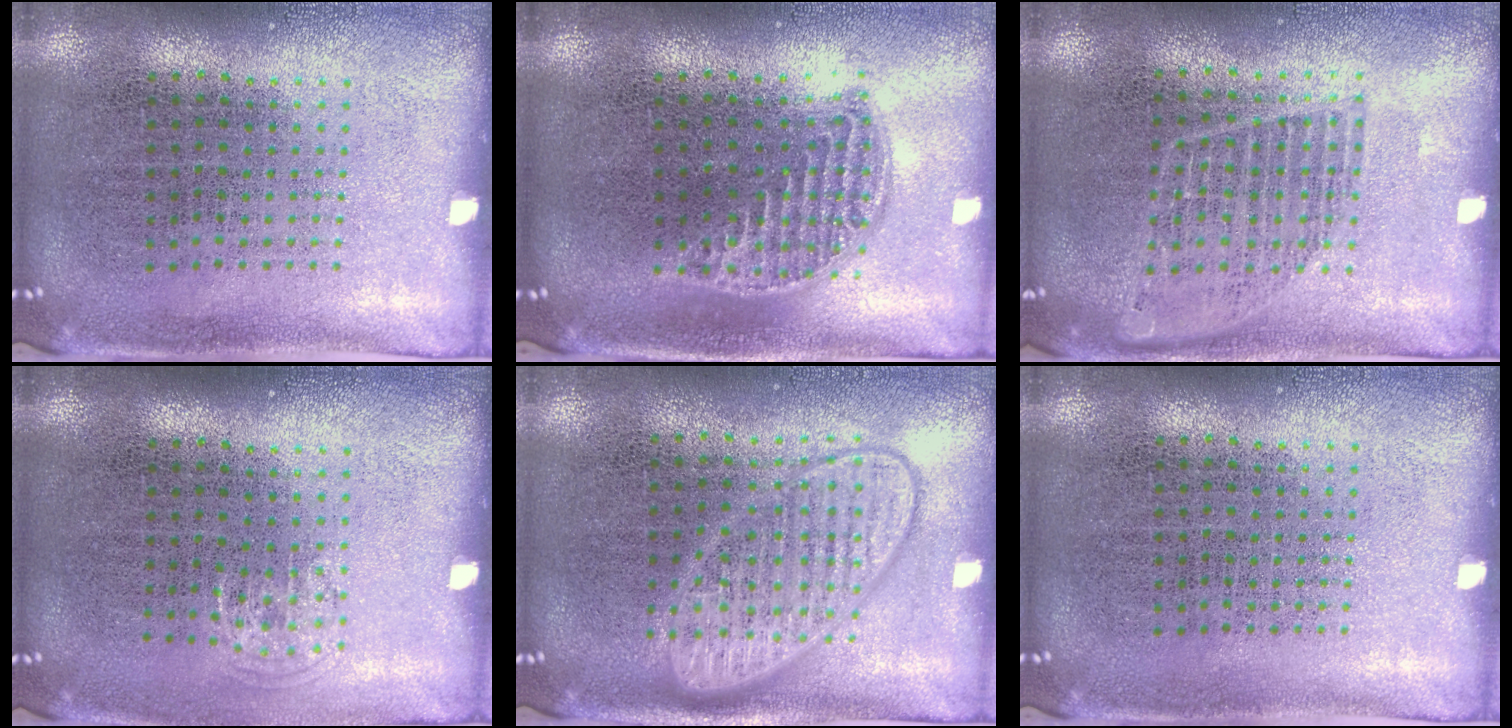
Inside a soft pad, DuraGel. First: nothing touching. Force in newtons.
{"total": 1.2, "press": 1.1, "slide": 0.5}
{"total": 1.1, "press": 1.1, "slide": 0.3}
{"total": 0.7, "press": 0.5, "slide": 0.4}
{"total": 2.7, "press": 2.7, "slide": 0.4}
{"total": 0.0}